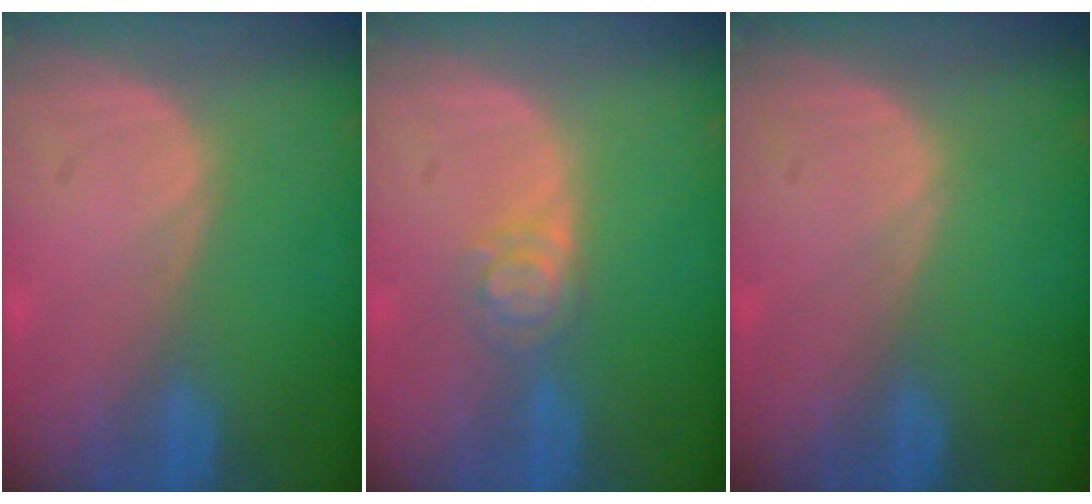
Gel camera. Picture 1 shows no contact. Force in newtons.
{"total": 3.2, "press": 3.1, "slide": 0.4}
{"total": 0.0}